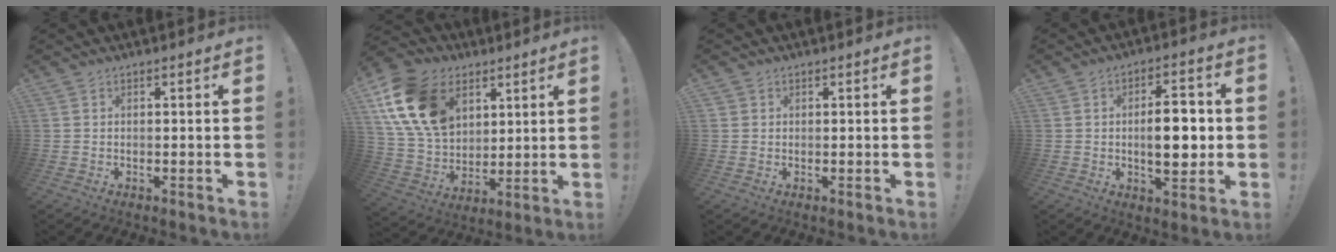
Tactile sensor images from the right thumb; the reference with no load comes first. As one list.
[{"total": 20.5, "force": [8.2, 14.4, 12.0], "torque": [-0.228, -0.026, 0.157]}, {"total": 0.9, "force": [0.4, 0.8, 0.2], "torque": [-0.005, 0.001, 0.008]}, {"total": 11.2, "force": [-0.5, 4.9, 10.0], "torque": [-0.151, 0.000, -0.015]}]